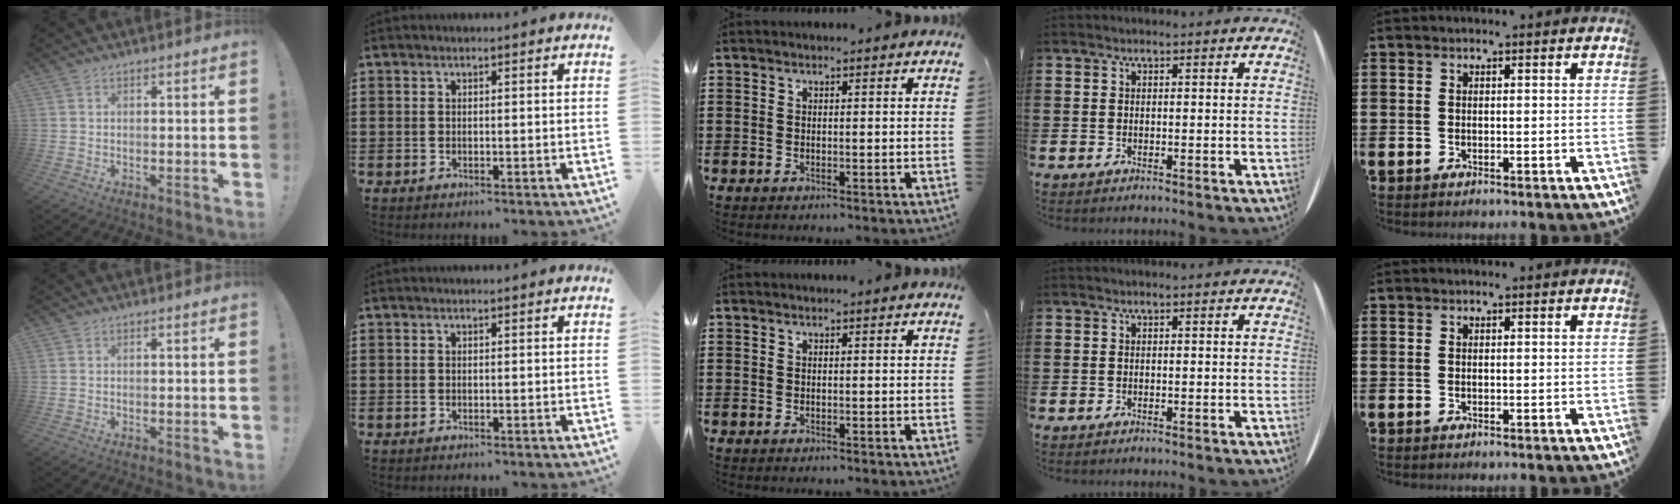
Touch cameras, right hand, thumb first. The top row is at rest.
{}